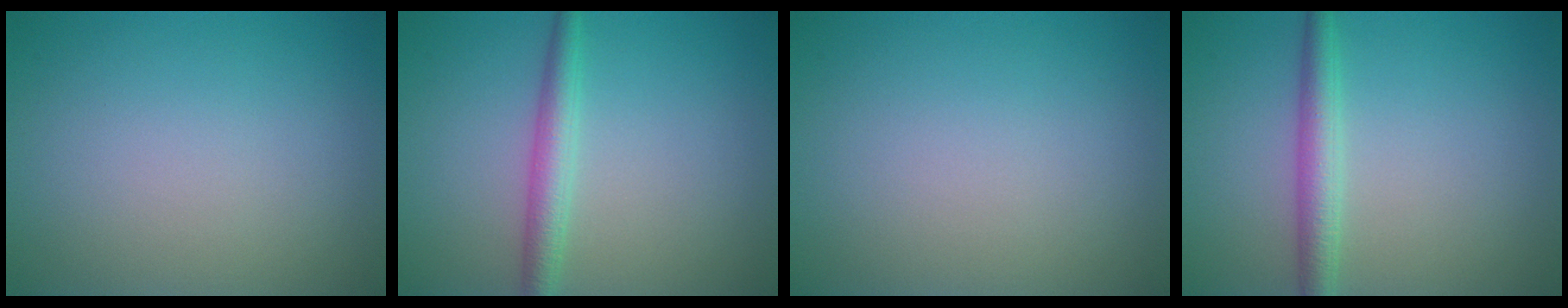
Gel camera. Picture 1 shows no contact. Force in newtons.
{"total": 2.7, "press": 2.7, "slide": 0.1}
{"total": 0.0}
{"total": 2.8, "press": 2.8, "slide": 0.0}